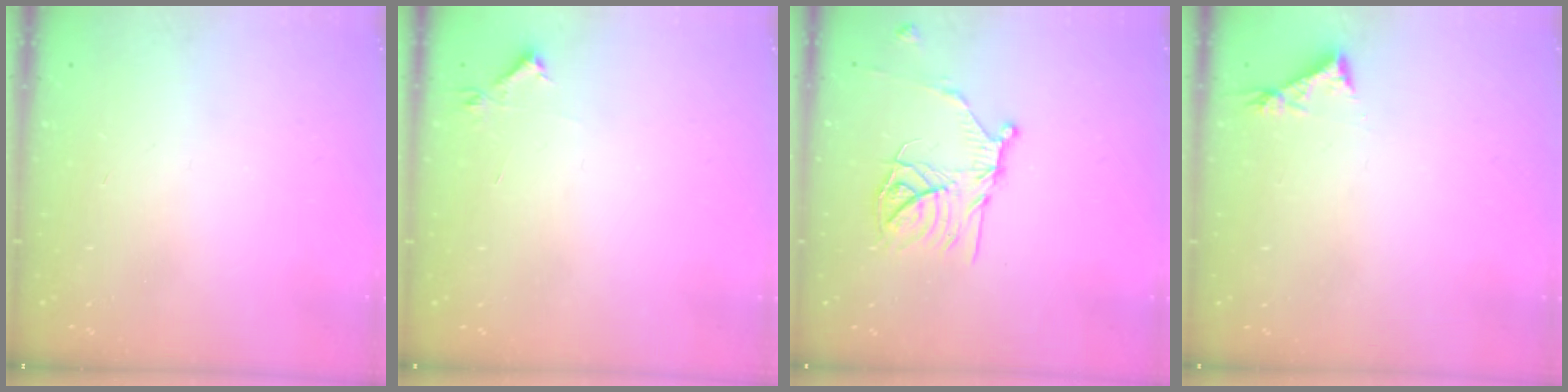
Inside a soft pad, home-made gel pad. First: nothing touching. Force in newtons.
{"total": 3.9, "press": 3.8, "slide": 0.6}
{"total": 15.9, "press": 15.9, "slide": 1.5}
{"total": 3.8, "press": 3.7, "slide": 0.4}